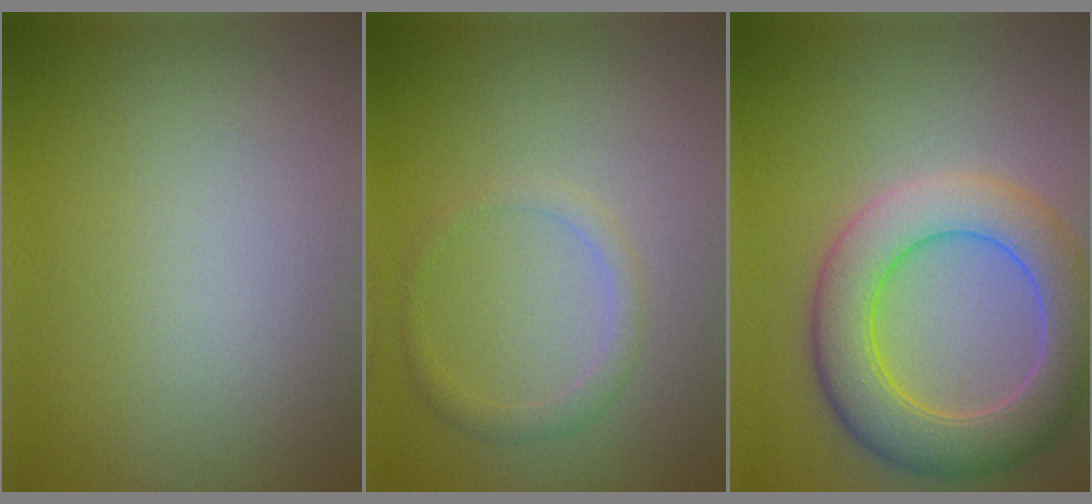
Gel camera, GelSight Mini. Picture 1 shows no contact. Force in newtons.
{"total": 1.5, "press": 1.5, "slide": 0.0}
{"total": 7.4, "press": 7.4, "slide": 0.5}